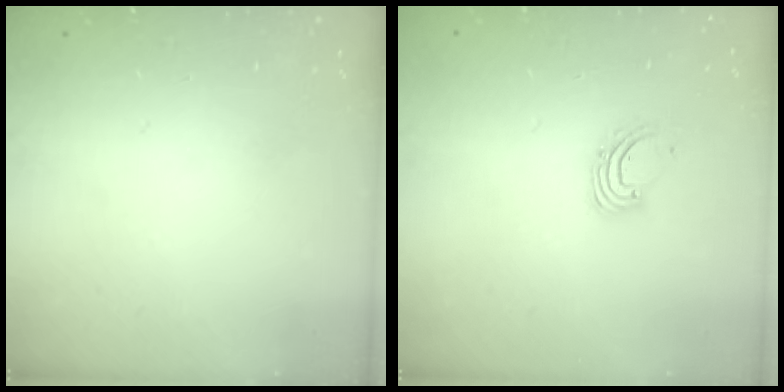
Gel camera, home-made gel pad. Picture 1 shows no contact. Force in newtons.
{"total": 2.6, "press": 2.6, "slide": 0.2}